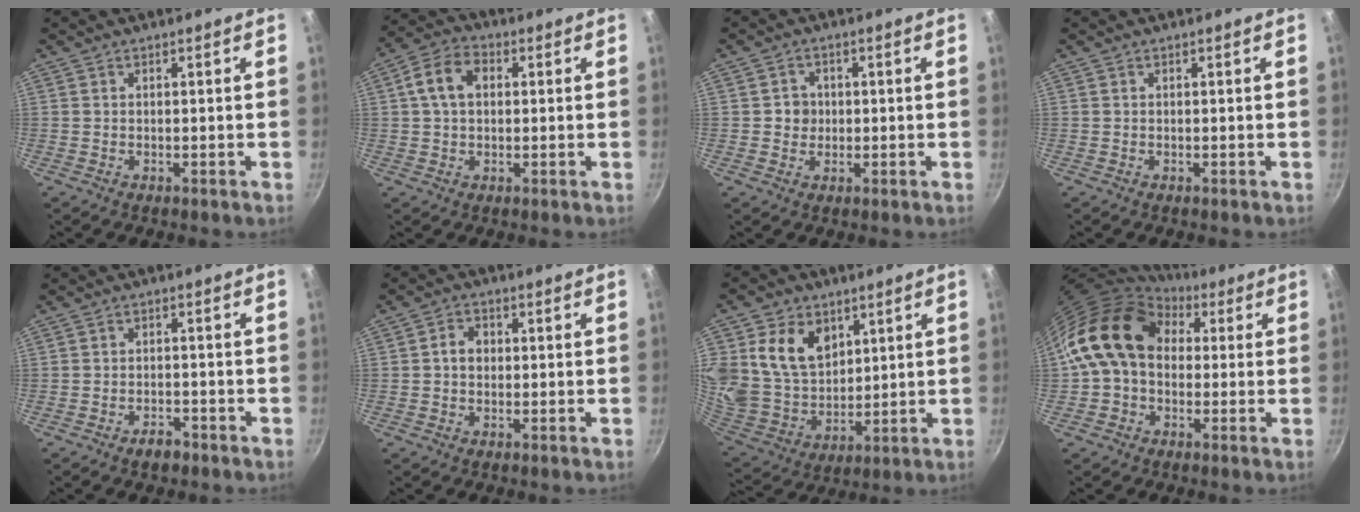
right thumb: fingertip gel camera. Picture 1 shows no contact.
{"total": 8.0, "force": [1.5, 5.6, 5.5], "torque": [-0.089, 0.019, 0.015]}
{"total": 3.2, "force": [0.0, 3.0, 1.0], "torque": [0.004, 0.004, -0.004]}
{"total": 0.0}
{"total": 3.1, "force": [-2.2, 1.6, 1.5], "torque": [-0.016, 0.022, -0.030]}
{"total": 3.6, "force": [0.1, 2.9, 2.1], "torque": [-0.019, 0.012, -0.002]}
{"total": 16.6, "force": [6.2, 12.4, 9.1], "torque": [-0.155, -0.034, 0.127]}
{"total": 15.3, "force": [3.2, 11.4, 9.6], "torque": [-0.138, 0.024, 0.039]}